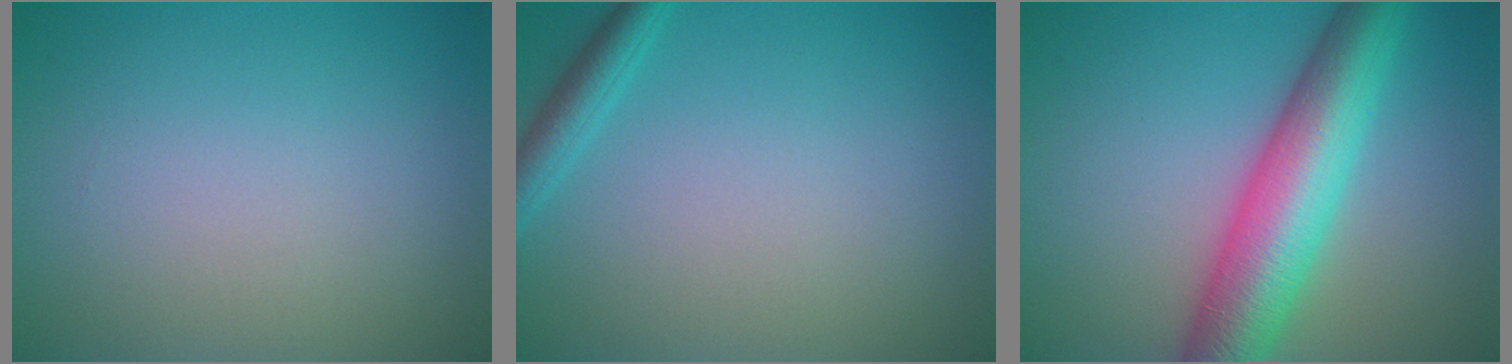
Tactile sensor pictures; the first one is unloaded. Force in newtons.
{"total": 2.0, "press": 2.0, "slide": 0.1}
{"total": 9.1, "press": 9.0, "slide": 0.4}